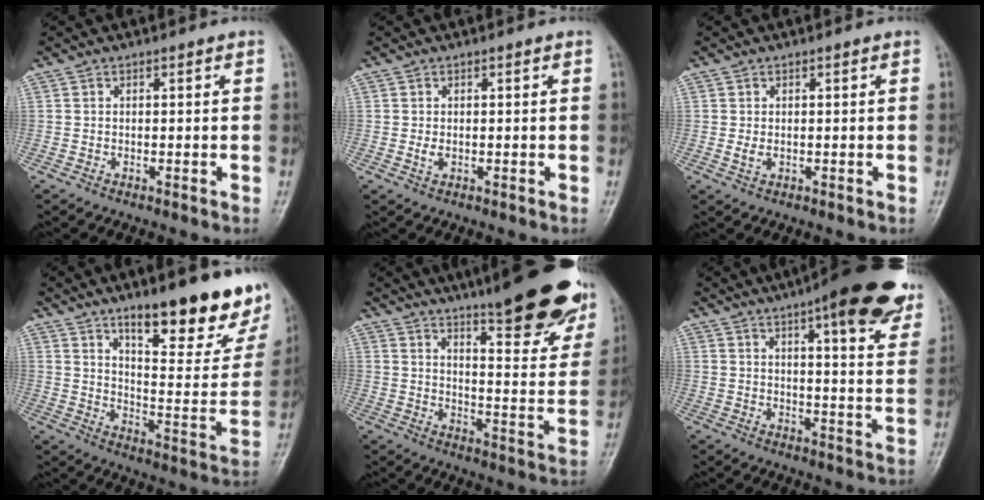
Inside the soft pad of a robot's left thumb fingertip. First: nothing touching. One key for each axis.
{"total": 1.6, "fx": 0.1, "fy": 0.9, "fz": 1.3, "tx": -0.020, "ty": -0.001, "tz": 0.005}
{"total": 1.8, "fx": 0.3, "fy": 1.0, "fz": 1.5, "tx": -0.024, "ty": -0.001, "tz": 0.008}
{"total": 21.6, "fx": 14.2, "fy": 6.2, "fz": 15.0, "tx": -0.160, "ty": -0.086, "tz": 0.212}
{"total": 23.7, "fx": 16.9, "fy": 5.2, "fz": 15.8, "tx": -0.178, "ty": -0.085, "tz": 0.224}
{"total": 19.9, "fx": 12.6, "fy": 4.9, "fz": 14.6, "tx": -0.165, "ty": -0.043, "tz": 0.154}